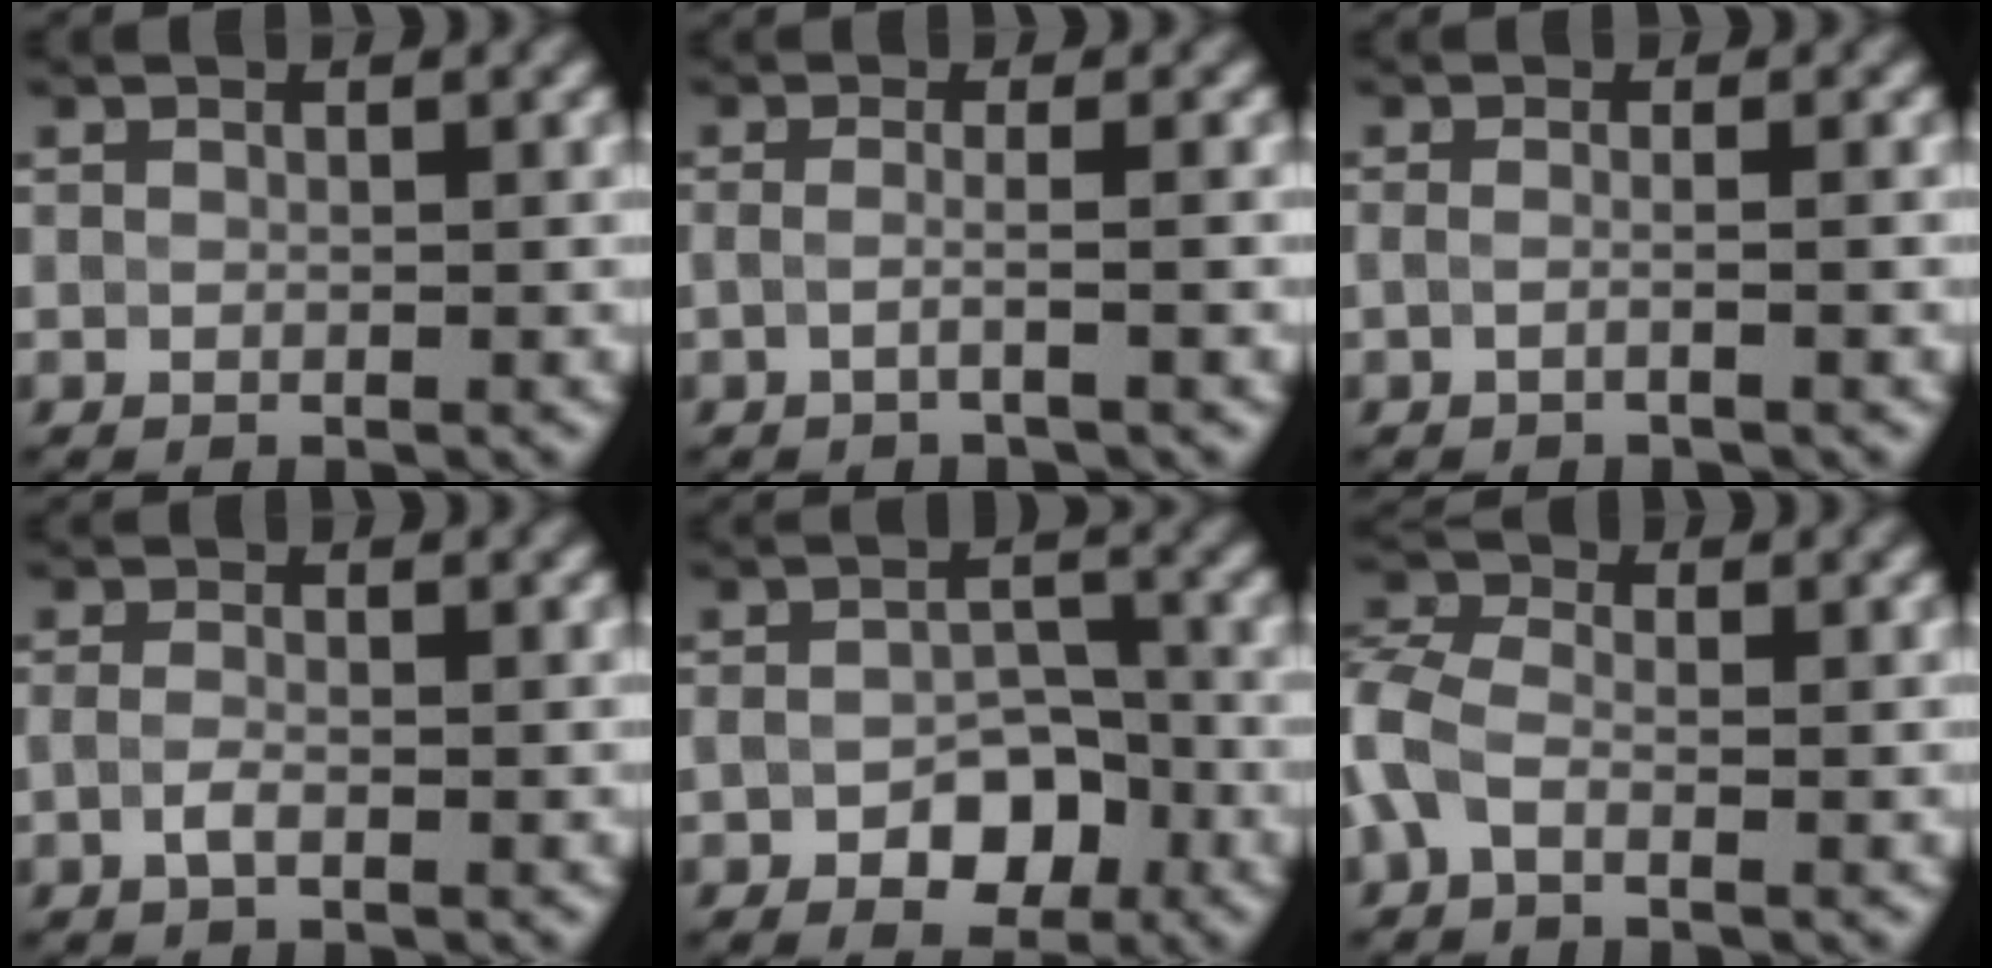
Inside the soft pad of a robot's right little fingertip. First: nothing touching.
{"total": 2.0, "force": [-0.3, 0.8, 1.8], "torque": [-0.020, -0.009, -0.021]}
{"total": 2.4, "force": [0.1, 1.3, 2.0], "torque": [-0.002, -0.002, -0.029]}
{"total": 1.2, "force": [-0.6, 0.4, 0.9], "torque": [-0.022, -0.002, -0.013]}
{"total": 4.3, "force": [-1.7, 2.8, 2.9], "torque": [-0.047, -0.003, -0.026]}
{"total": 3.3, "force": [-1.2, 1.9, 2.3], "torque": [-0.064, 0.008, -0.039]}